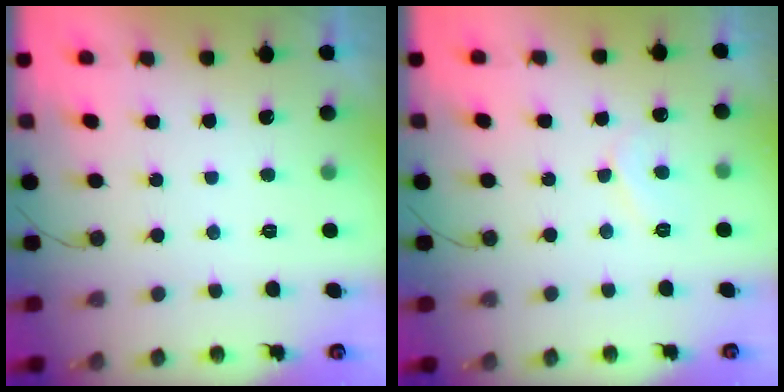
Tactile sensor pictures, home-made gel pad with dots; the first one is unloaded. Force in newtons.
{"total": 5.5, "press": 5.5, "slide": 0.6}